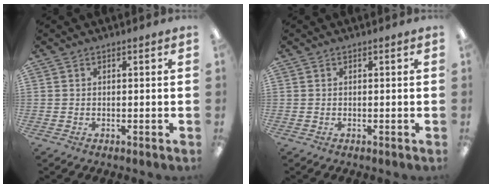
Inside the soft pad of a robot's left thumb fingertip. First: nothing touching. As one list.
[{"total": 0.0}]